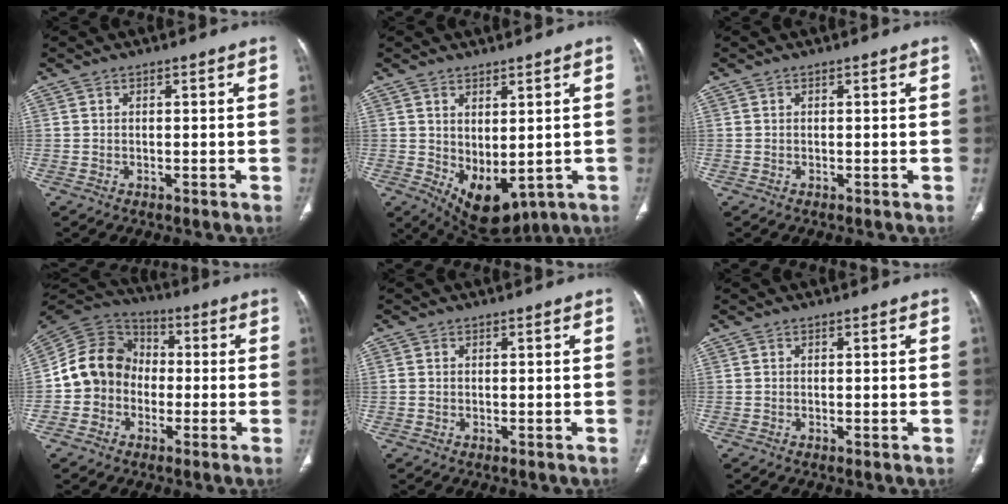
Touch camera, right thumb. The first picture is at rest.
{"total": 9.1, "force": [-0.8, 5.1, 7.5], "torque": [-0.107, -0.011, 0.017]}
{"total": 0.0}
{"total": 12.4, "force": [-1.7, 10.9, 5.7], "torque": [-0.089, 0.035, -0.044]}
{"total": 1.1, "force": [0.1, 1.0, 0.5], "torque": [-0.010, 0.002, 0.005]}
{"total": 0.0}